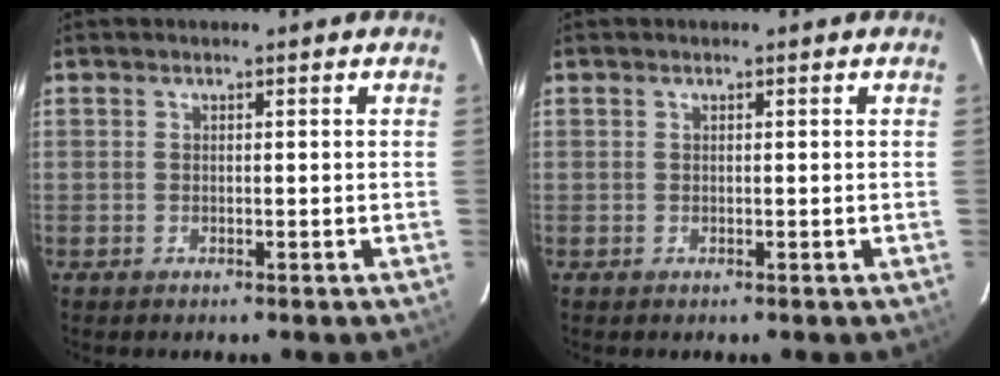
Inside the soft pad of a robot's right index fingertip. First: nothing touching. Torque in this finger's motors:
{"motor_torque": [0.09, 0.12, -0.02, 0.00]}